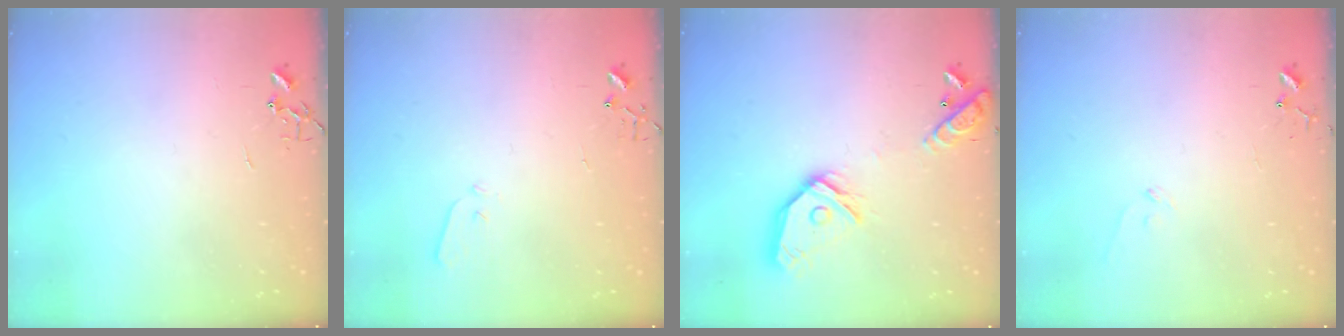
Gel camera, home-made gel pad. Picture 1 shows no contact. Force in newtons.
{"total": 3.7, "press": 3.6, "slide": 0.7}
{"total": 17.7, "press": 17.4, "slide": 3.0}
{"total": 6.6, "press": 6.5, "slide": 0.6}